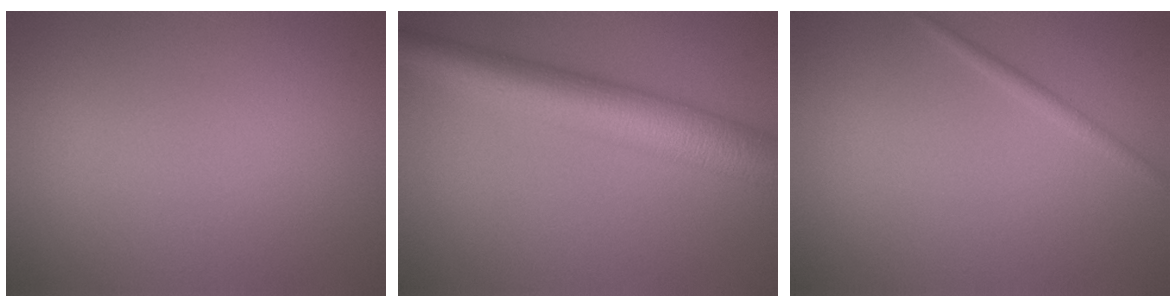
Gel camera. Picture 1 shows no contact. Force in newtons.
{"total": 7.6, "press": 7.6, "slide": 0.1}
{"total": 0.9, "press": 0.9, "slide": 0.2}